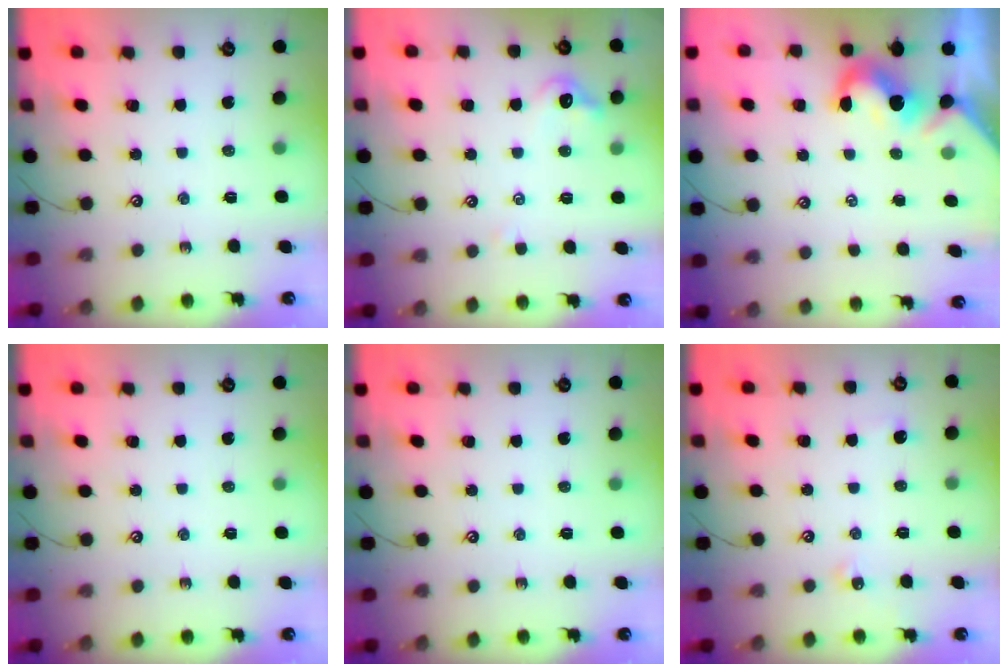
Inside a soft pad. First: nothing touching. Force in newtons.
{"total": 1.3, "press": 1.1, "slide": 0.7}
{"total": 1.8, "press": 1.7, "slide": 0.6}
{"total": 0.0}
{"total": 0.0}
{"total": 4.8, "press": 4.7, "slide": 0.7}